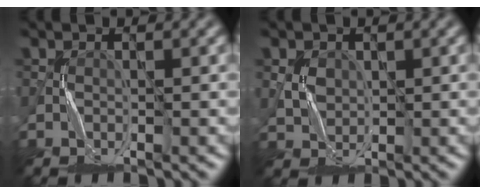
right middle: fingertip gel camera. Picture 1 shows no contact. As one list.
[{"total": 1.7, "force": [0.9, 1.3, 0.5], "torque": [-0.013, -0.008, 0.021]}]